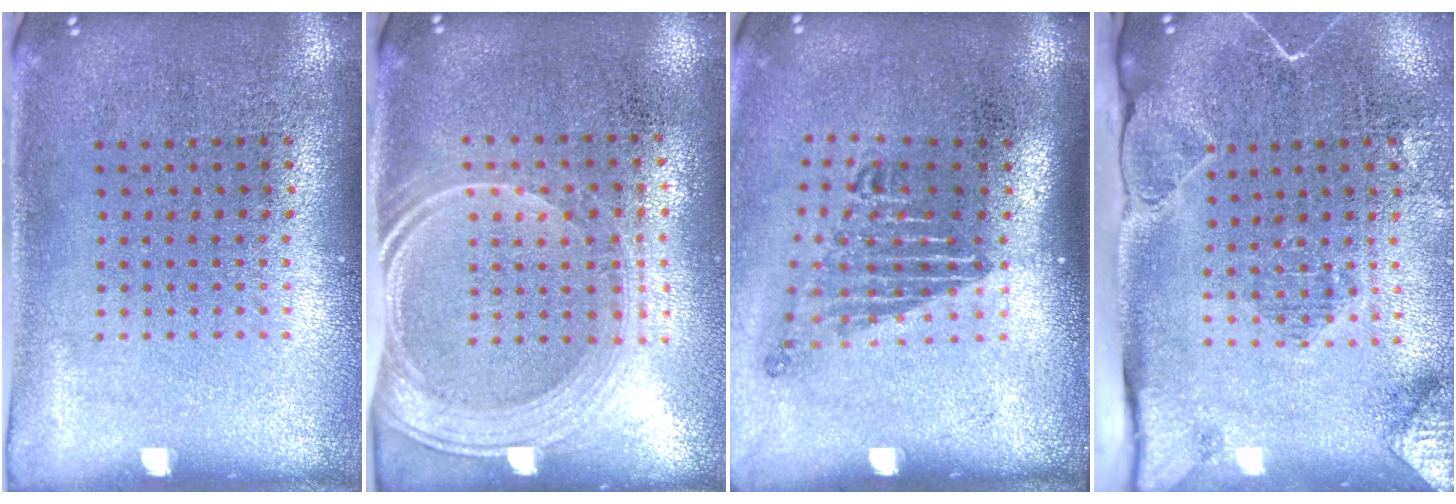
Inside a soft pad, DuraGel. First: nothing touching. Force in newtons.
{"total": 2.0, "press": 1.7, "slide": 1.1}
{"total": 1.7, "press": 1.2, "slide": 1.3}
{"total": 2.1, "press": 2.0, "slide": 0.6}